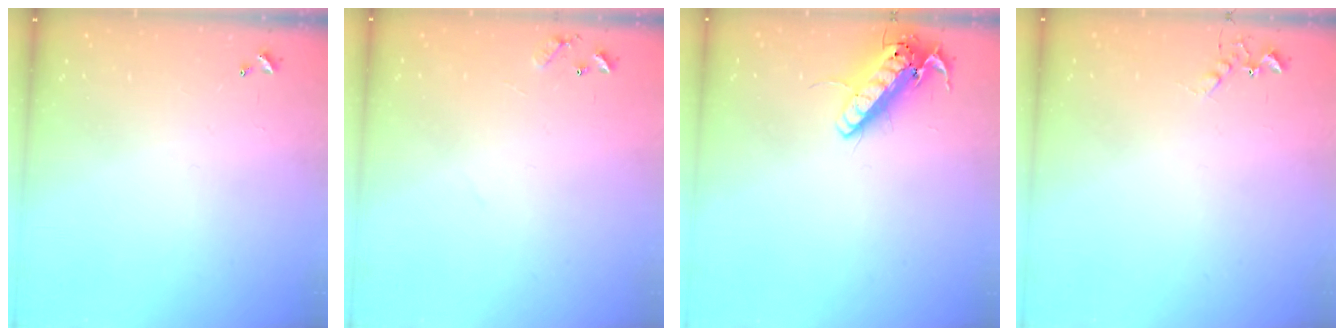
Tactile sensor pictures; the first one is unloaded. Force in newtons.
{"total": 7.2, "press": 7.2, "slide": 0.5}
{"total": 14.9, "press": 14.7, "slide": 2.8}
{"total": 5.2, "press": 5.1, "slide": 0.9}